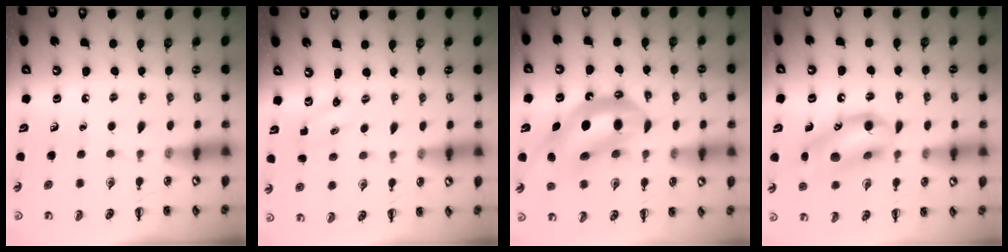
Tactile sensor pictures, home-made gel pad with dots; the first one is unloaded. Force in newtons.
{"total": 1.8, "press": 1.7, "slide": 0.5}
{"total": 13.6, "press": 13.1, "slide": 3.8}
{"total": 14.9, "press": 14.6, "slide": 2.8}